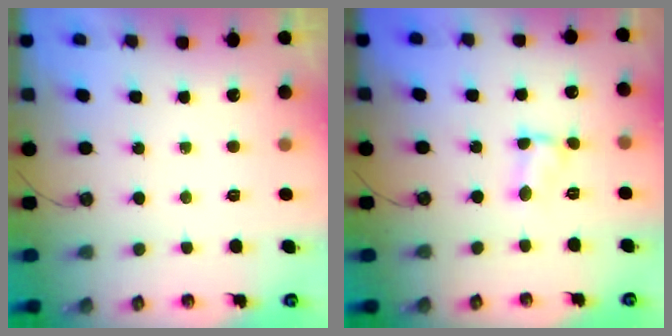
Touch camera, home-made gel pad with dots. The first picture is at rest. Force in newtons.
{"total": 2.7, "press": 2.7, "slide": 0.4}